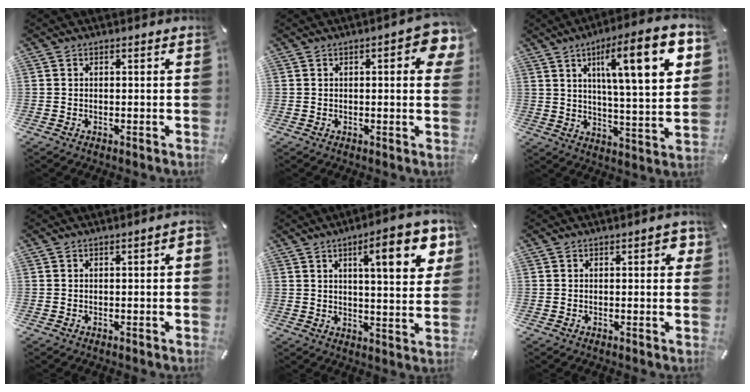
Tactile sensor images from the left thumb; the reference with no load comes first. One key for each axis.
{"total": 7.3, "fx": 2.1, "fy": 2.5, "fz": 6.6, "tx": -0.082, "ty": -0.008, "tz": 0.030}
{"total": 19.6, "fx": 8.1, "fy": 4.9, "fz": 17.2, "tx": -0.260, "ty": -0.027, "tz": 0.113}
{"total": 1.7, "fx": -0.4, "fy": 0.5, "fz": 1.5, "tx": -0.026, "ty": 0.003, "tz": -0.007}
{"total": 15.6, "fx": 6.6, "fy": 4.2, "fz": 13.5, "tx": -0.189, "ty": -0.025, "tz": 0.094}
{"total": 3.4, "fx": 0.7, "fy": 1.3, "fz": 3.0, "tx": -0.037, "ty": -0.001, "tz": 0.005}